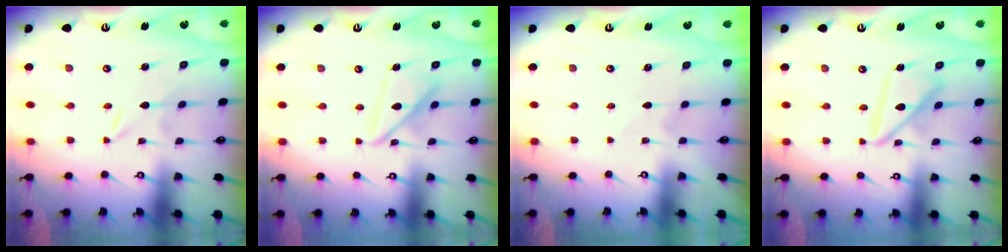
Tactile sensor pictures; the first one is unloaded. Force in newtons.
{"total": 10.4, "press": 10.4, "slide": 0.9}
{"total": 1.6, "press": 1.6, "slide": 0.2}
{"total": 14.1, "press": 14.0, "slide": 1.4}